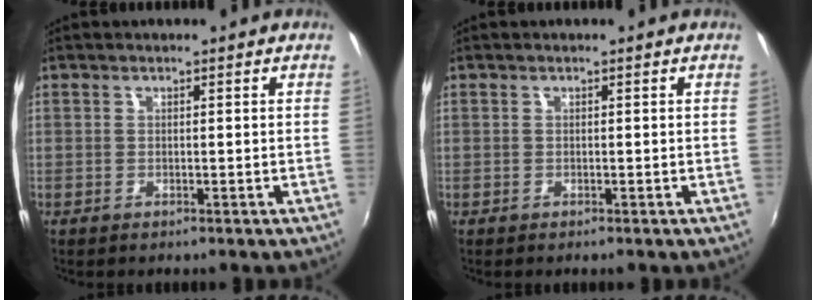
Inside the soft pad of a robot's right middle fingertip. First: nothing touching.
{"total": 0.0}